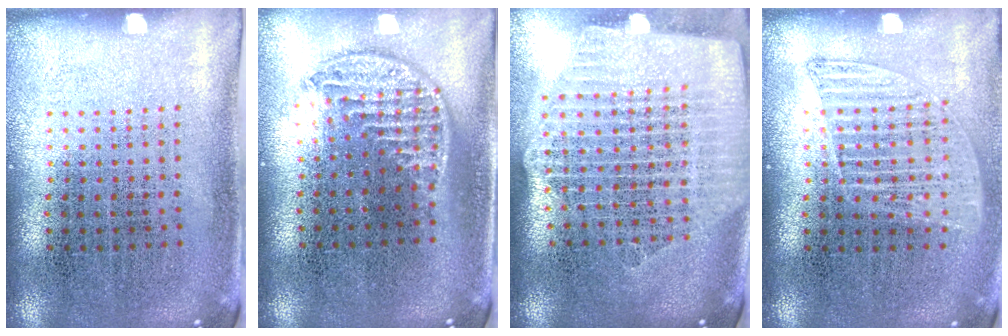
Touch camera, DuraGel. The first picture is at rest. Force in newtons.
{"total": 1.2, "press": 1.1, "slide": 0.5}
{"total": 2.6, "press": 2.2, "slide": 1.4}
{"total": 1.2, "press": 1.1, "slide": 0.4}